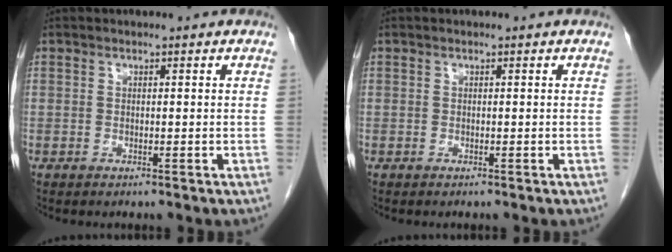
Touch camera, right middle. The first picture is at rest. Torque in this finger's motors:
{"motor_torque": [-0.28, 0.20, -0.24, -0.05]}